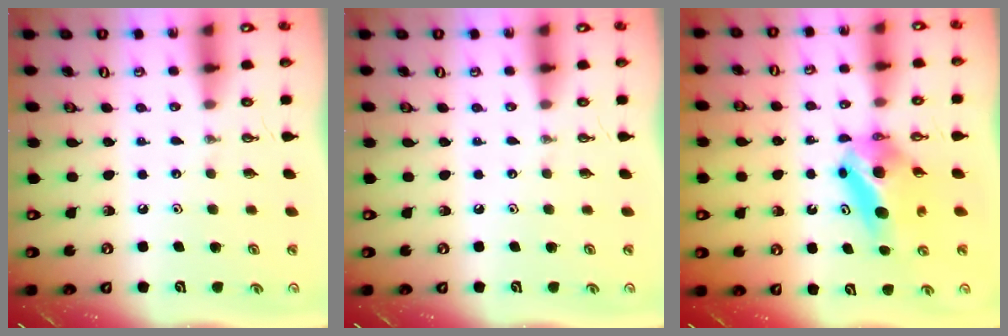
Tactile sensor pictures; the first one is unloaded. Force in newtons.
{"total": 0.0}
{"total": 6.7, "press": 5.9, "slide": 3.1}